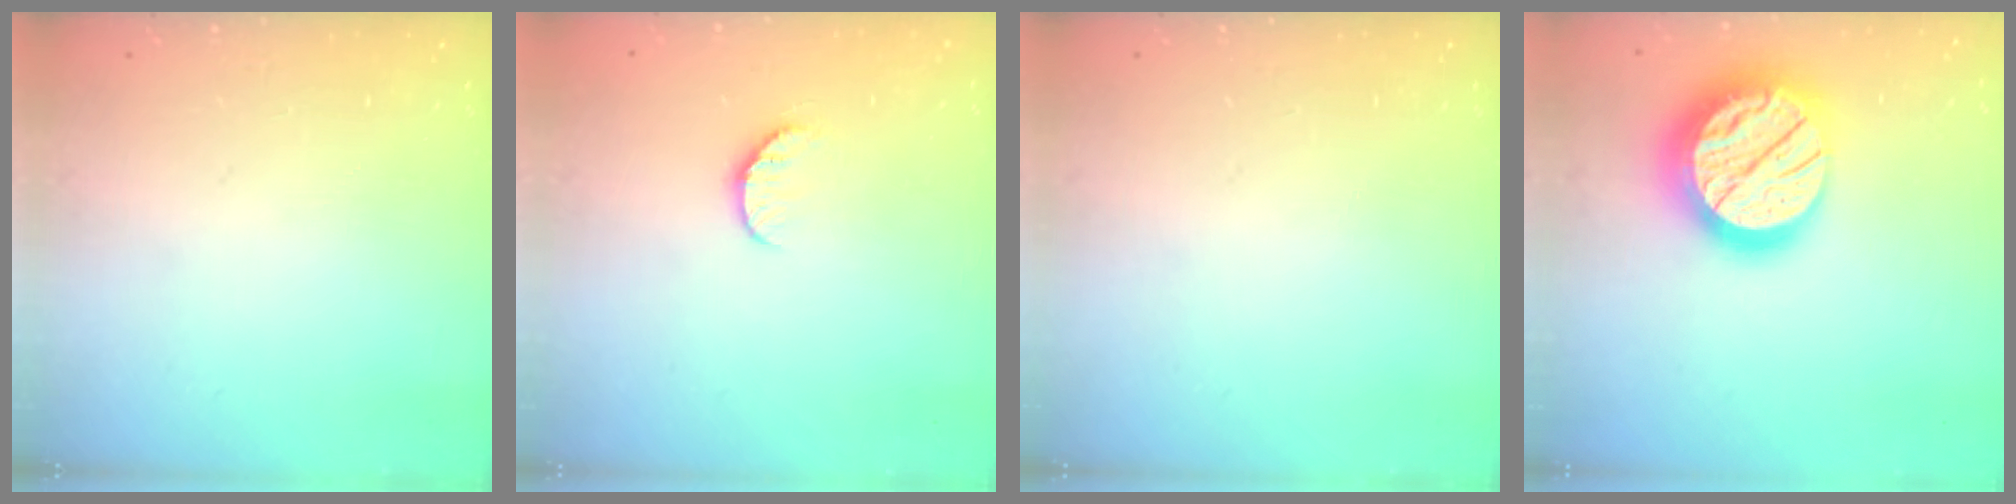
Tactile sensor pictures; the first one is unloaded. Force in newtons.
{"total": 5.2, "press": 5.2, "slide": 0.4}
{"total": 0.0}
{"total": 23.1, "press": 23.1, "slide": 1.8}